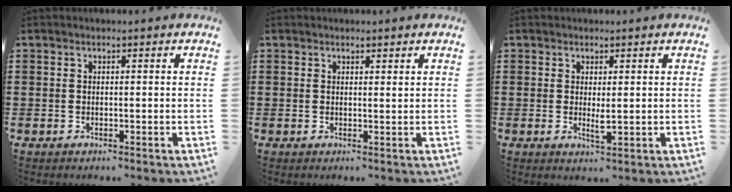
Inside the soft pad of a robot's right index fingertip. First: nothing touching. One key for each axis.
{"total": 0.8, "fx": 0.7, "fy": 0.3, "fz": 0.3, "tx": -0.008, "ty": 0.002, "tz": 0.013}
{"total": 1.9, "fx": 0.4, "fy": 0.6, "fz": 1.8, "tx": -0.036, "ty": -0.002, "tz": 0.008}